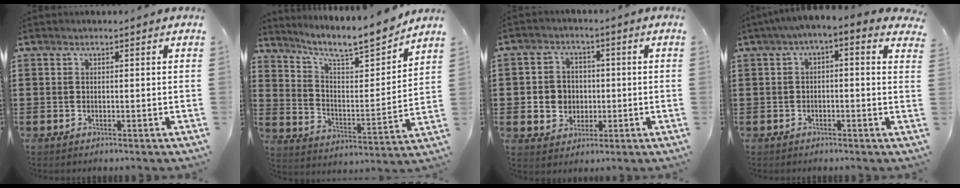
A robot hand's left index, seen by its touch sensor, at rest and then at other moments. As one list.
[{"total": 8.8, "force": [7.8, 1.3, 3.7], "torque": [-0.091, -0.056, 0.130]}, {"total": 4.7, "force": [-0.3, 4.5, 1.4], "torque": [-0.035, 0.009, -0.009]}, {"total": 1.8, "force": [-1.1, 0.2, 1.4], "torque": [-0.027, -0.001, -0.029]}]